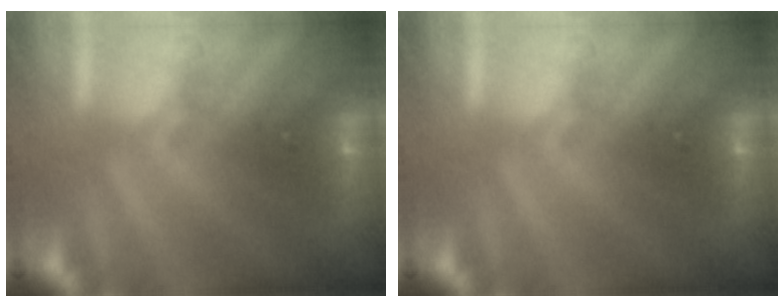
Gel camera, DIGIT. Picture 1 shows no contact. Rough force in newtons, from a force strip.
{"total": 0.0}